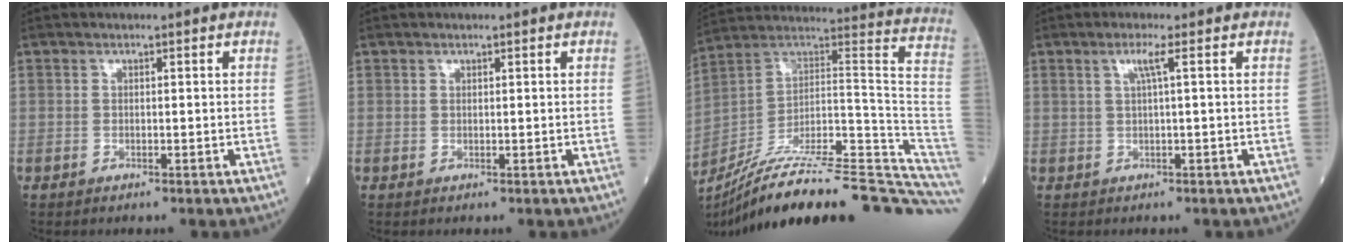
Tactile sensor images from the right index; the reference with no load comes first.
{"total": 0.0}
{"total": 31.9, "force": [-26.7, 2.5, 17.3], "torque": [-0.166, 0.010, -0.393]}
{"total": 2.3, "force": [0.8, -0.4, 2.1], "torque": [-0.045, 0.003, 0.016]}